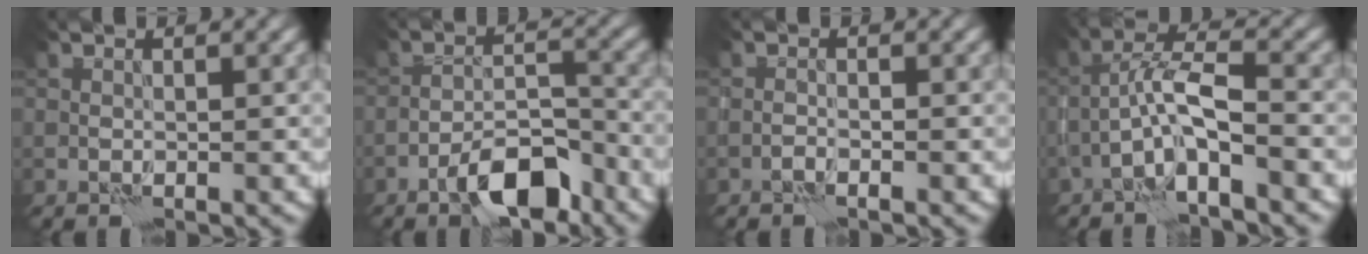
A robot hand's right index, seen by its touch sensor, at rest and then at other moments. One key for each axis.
{"total": 6.0, "fx": -4.1, "fy": 1.9, "fz": 4.0, "tx": -0.059, "ty": 0.013, "tz": -0.068}
{"total": 0.5, "fx": -0.4, "fy": -0.3, "fz": 0.1, "tx": -0.001, "ty": 0.004, "tz": -0.008}
{"total": 4.3, "fx": -1.8, "fy": 0.6, "fz": 3.8, "tx": -0.072, "ty": 0.016, "tz": -0.038}